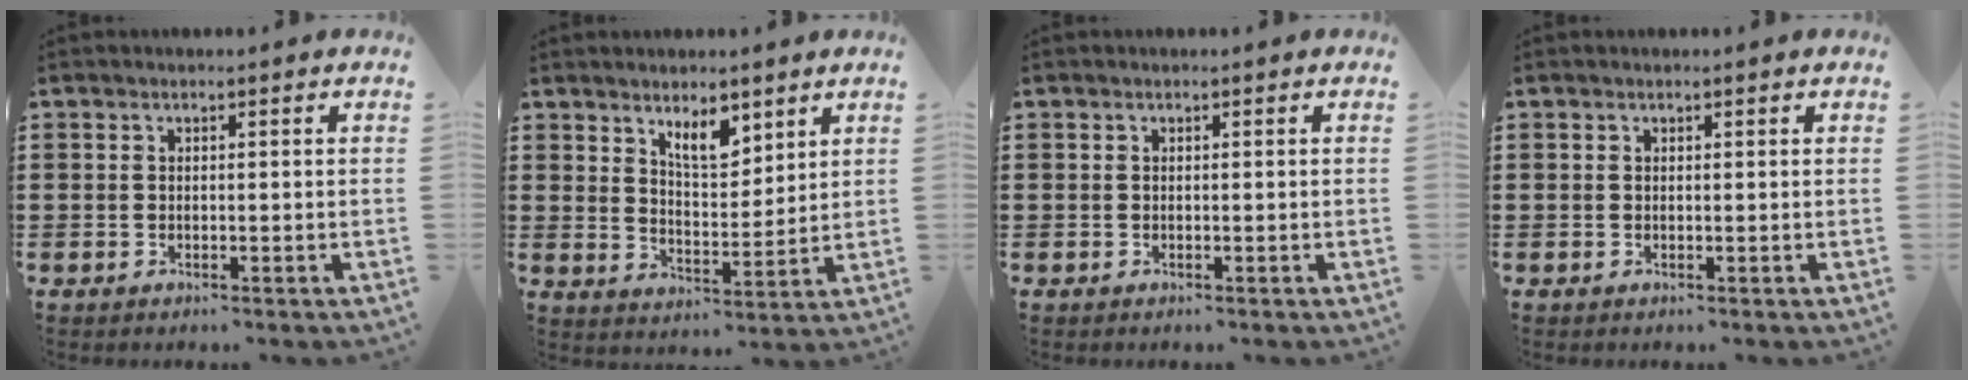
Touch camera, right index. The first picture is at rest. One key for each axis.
{"total": 6.3, "fx": 4.6, "fy": 2.5, "fz": 3.4, "tx": -0.055, "ty": -0.016, "tz": 0.080}
{"total": 0.0}
{"total": 0.0}